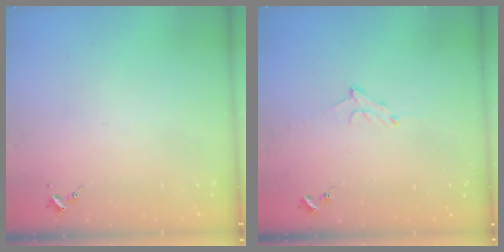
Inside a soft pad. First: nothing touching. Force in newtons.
{"total": 7.5, "press": 7.5, "slide": 0.9}